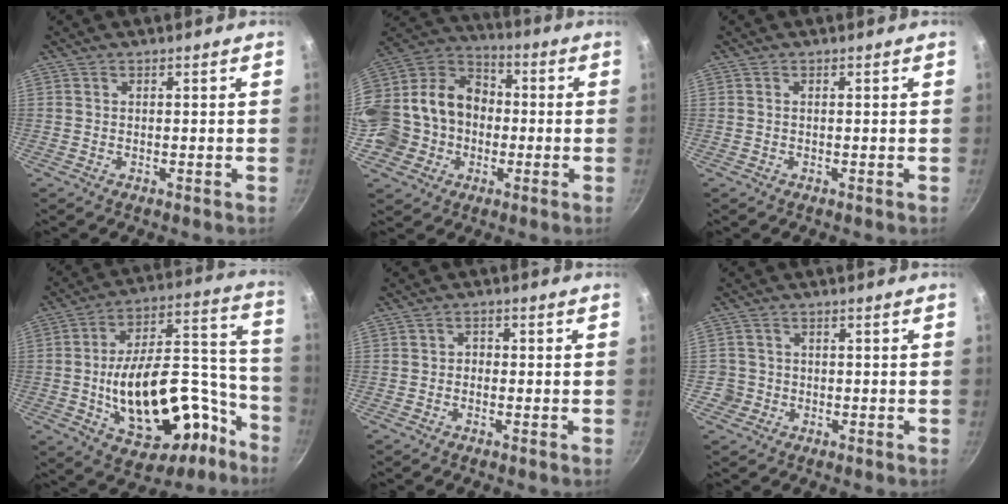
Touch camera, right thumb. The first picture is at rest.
{"total": 20.4, "force": [-2.7, 17.7, 9.8], "torque": [-0.177, 0.059, -0.050]}
{"total": 0.0}
{"total": 27.6, "force": [-10.0, 15.2, 20.9], "torque": [-0.261, 0.099, -0.130]}
{"total": 1.6, "force": [-0.5, 1.4, 0.8], "torque": [-0.008, 0.008, -0.012]}
{"total": 3.0, "force": [-0.8, 2.9, 0.3], "torque": [0.014, 0.020, -0.011]}